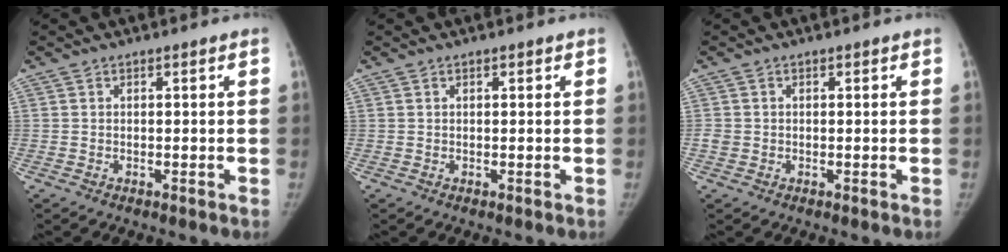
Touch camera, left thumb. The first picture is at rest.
{"total": 0.0}
{"total": 1.5, "force": [-0.3, 1.4, 0.5], "torque": [-0.002, 0.004, -0.006]}